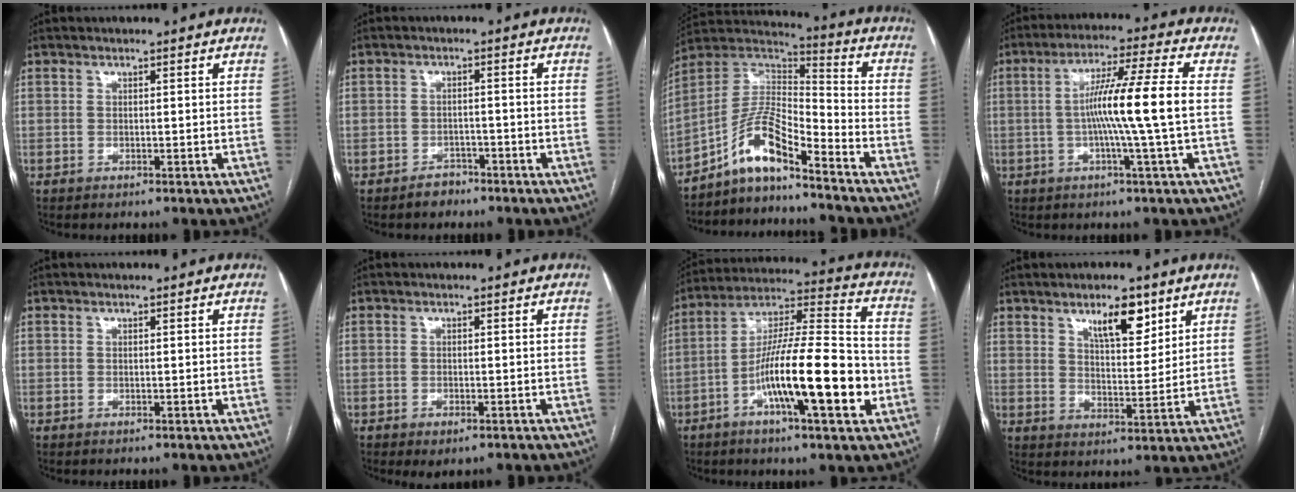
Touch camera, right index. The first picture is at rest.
{"total": 2.5, "force": [-1.9, 1.5, 0.3], "torque": [-0.005, 0.006, -0.028]}
{"total": 10.4, "force": [-7.6, 1.8, 6.9], "torque": [-0.139, 0.028, -0.140]}
{"total": 10.8, "force": [-0.7, -1.7, 10.7], "torque": [-0.187, 0.006, -0.015]}
{"total": 0.0}
{"total": 2.6, "force": [-1.6, 1.1, 1.7], "torque": [-0.024, -0.003, -0.014]}
{"total": 18.3, "force": [-5.5, 2.3, 17.3], "torque": [-0.301, 0.001, -0.091]}
{"total": 7.6, "force": [4.7, 2.6, 5.4], "torque": [-0.087, -0.003, 0.079]}